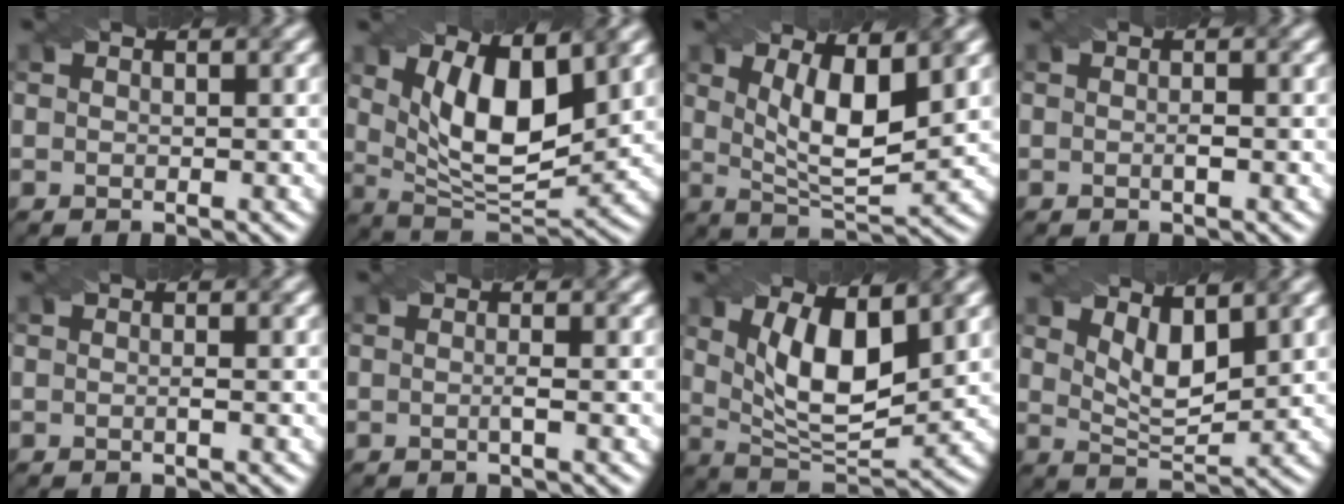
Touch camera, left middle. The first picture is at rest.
{"total": 9.2, "force": [3.1, 3.8, 7.8], "torque": [-0.136, -0.010, 0.051]}
{"total": 6.9, "force": [2.2, 2.3, 6.1], "torque": [-0.106, -0.007, 0.039]}
{"total": 0.7, "force": [-0.3, 0.1, 0.7], "torque": [-0.013, 0.000, -0.003]}
{"total": 0.5, "force": [-0.2, 0.0, 0.4], "torque": [-0.011, -0.003, -0.004]}
{"total": 0.9, "force": [-0.3, 0.1, 0.8], "torque": [-0.016, -0.003, -0.006]}
{"total": 8.3, "force": [2.7, 3.3, 7.1], "torque": [-0.131, -0.006, 0.046]}
{"total": 4.0, "force": [2.1, 1.6, 3.1], "torque": [-0.063, -0.008, 0.037]}